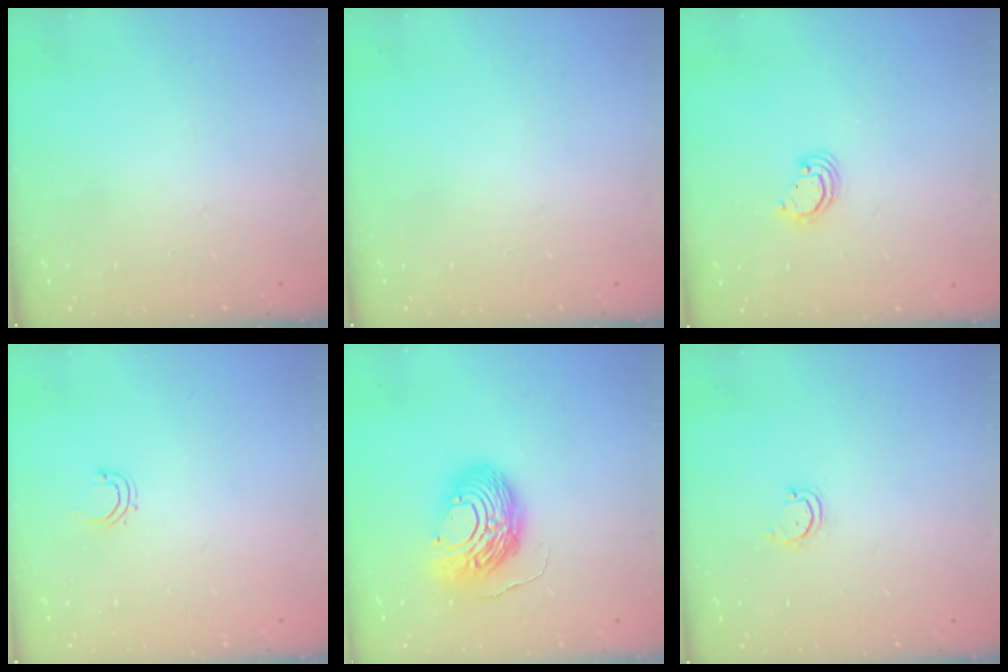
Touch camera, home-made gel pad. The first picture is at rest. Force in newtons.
{"total": 0.0}
{"total": 3.7, "press": 3.6, "slide": 0.2}
{"total": 2.8, "press": 2.7, "slide": 0.5}
{"total": 13.1, "press": 13.1, "slide": 1.3}
{"total": 2.9, "press": 2.9, "slide": 0.3}